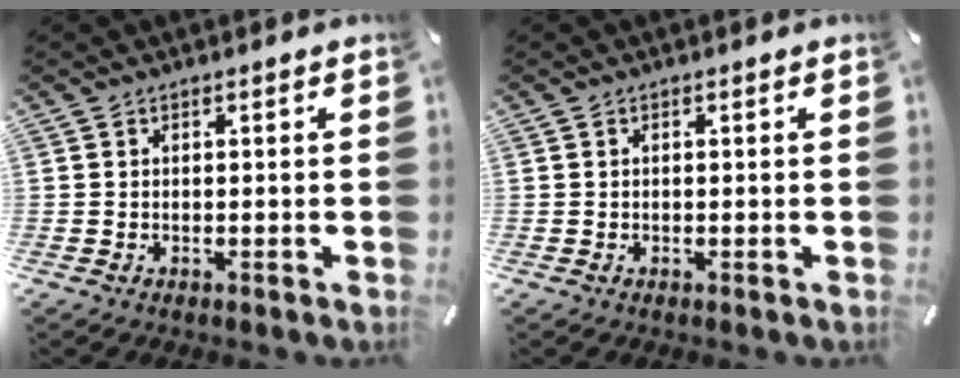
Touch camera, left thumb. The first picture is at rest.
{"total": 0.0}